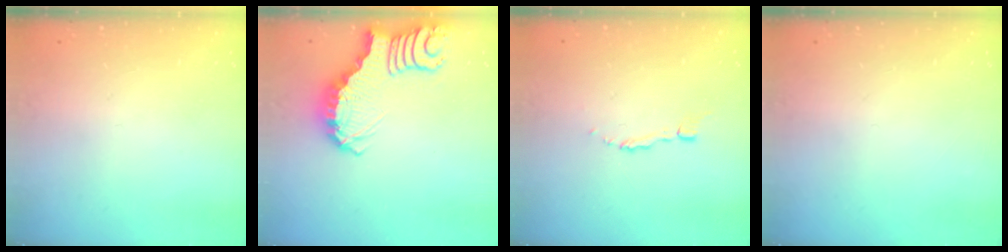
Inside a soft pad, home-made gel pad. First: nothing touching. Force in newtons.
{"total": 3.5, "press": 3.4, "slide": 0.6}
{"total": 2.9, "press": 2.9, "slide": 0.2}
{"total": 0.0}